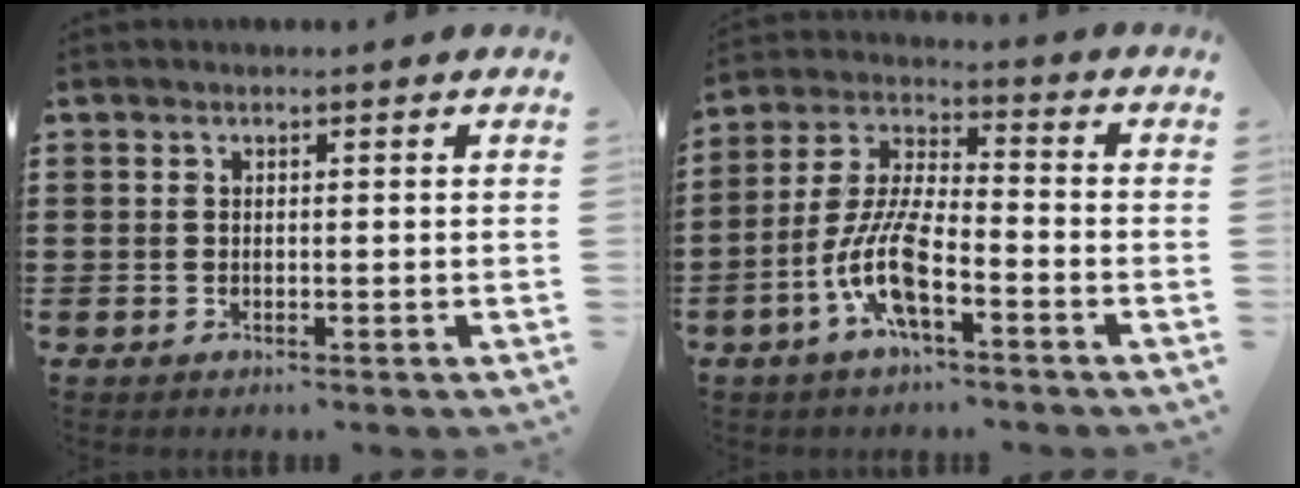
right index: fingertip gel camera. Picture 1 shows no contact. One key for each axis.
{"total": 9.8, "fx": -4.4, "fy": 2.9, "fz": 8.3, "tx": -0.197, "ty": -0.007, "tz": -0.088}